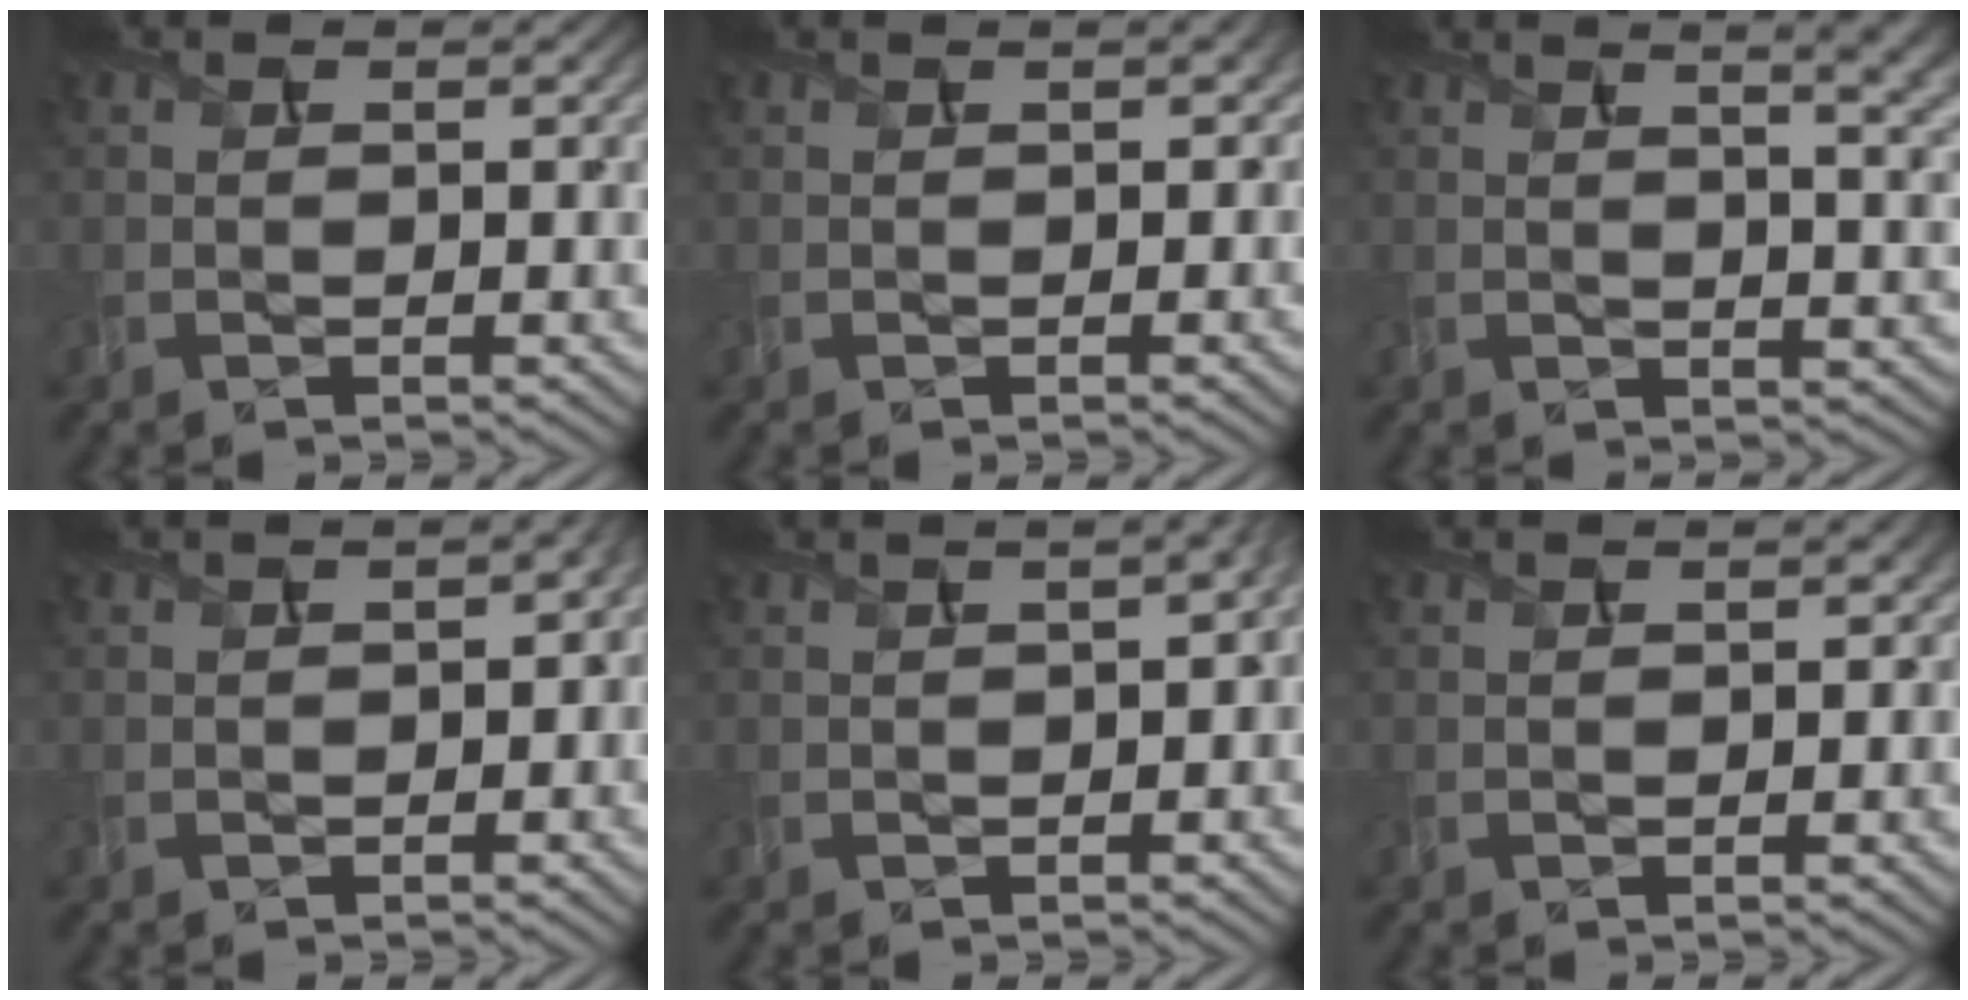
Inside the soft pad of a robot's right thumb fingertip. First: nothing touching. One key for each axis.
{"total": 1.6, "fx": 0.5, "fy": 0.9, "fz": 1.2, "tx": -0.021, "ty": 0.001, "tz": 0.008}
{"total": 9.2, "fx": 4.0, "fy": 3.3, "fz": 7.6, "tx": -0.090, "ty": 0.034, "tz": 0.042}
{"total": 3.0, "fx": -0.5, "fy": 1.7, "fz": 2.3, "tx": -0.035, "ty": -0.007, "tz": -0.001}
{"total": 4.7, "fx": 0.7, "fy": 2.0, "fz": 4.2, "tx": -0.050, "ty": 0.017, "tz": 0.004}
{"total": 0.9, "fx": 0.2, "fy": 0.5, "fz": 0.8, "tx": -0.014, "ty": 0.000, "tz": 0.006}